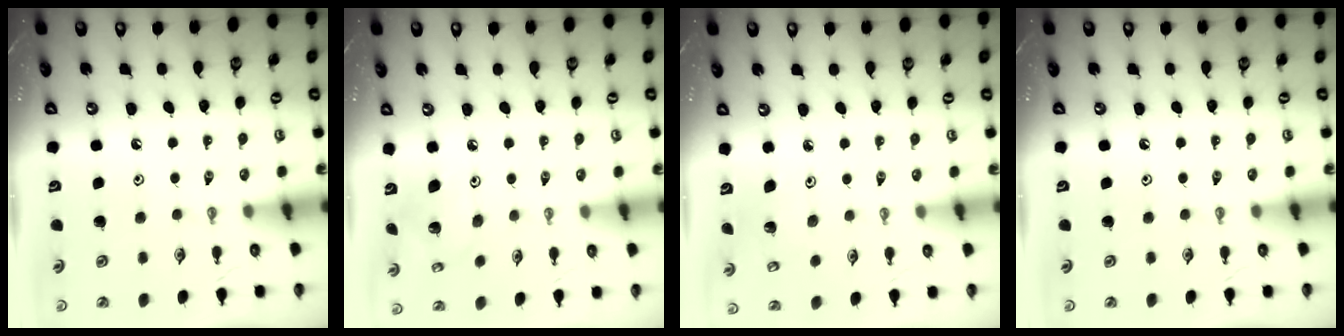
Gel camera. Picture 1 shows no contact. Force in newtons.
{"total": 5.5, "press": 5.5, "slide": 0.3}
{"total": 3.0, "press": 3.0, "slide": 0.5}
{"total": 0.0}